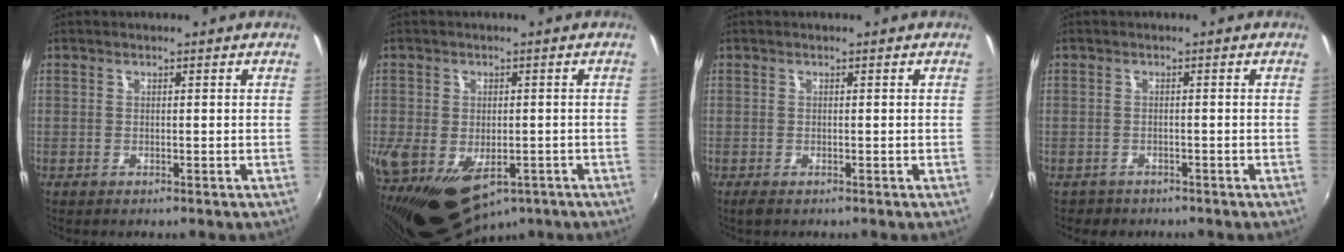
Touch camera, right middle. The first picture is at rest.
{"total": 16.6, "force": [-7.1, 9.8, 11.3], "torque": [-0.250, -0.059, -0.101]}
{"total": 1.0, "force": [-0.6, 0.4, 0.6], "torque": [-0.014, -0.005, -0.011]}
{"total": 2.1, "force": [-1.4, 1.5, 0.0], "torque": [-0.007, 0.001, -0.022]}